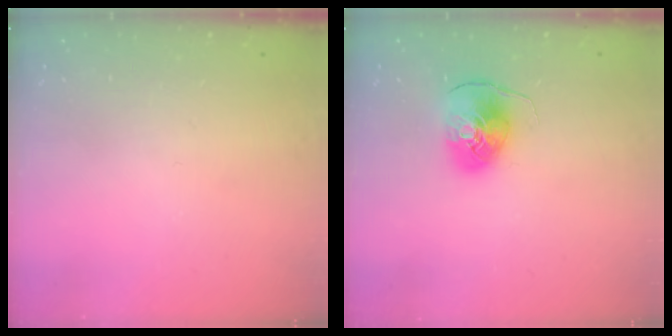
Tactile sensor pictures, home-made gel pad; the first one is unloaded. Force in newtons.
{"total": 9.2, "press": 9.1, "slide": 1.0}